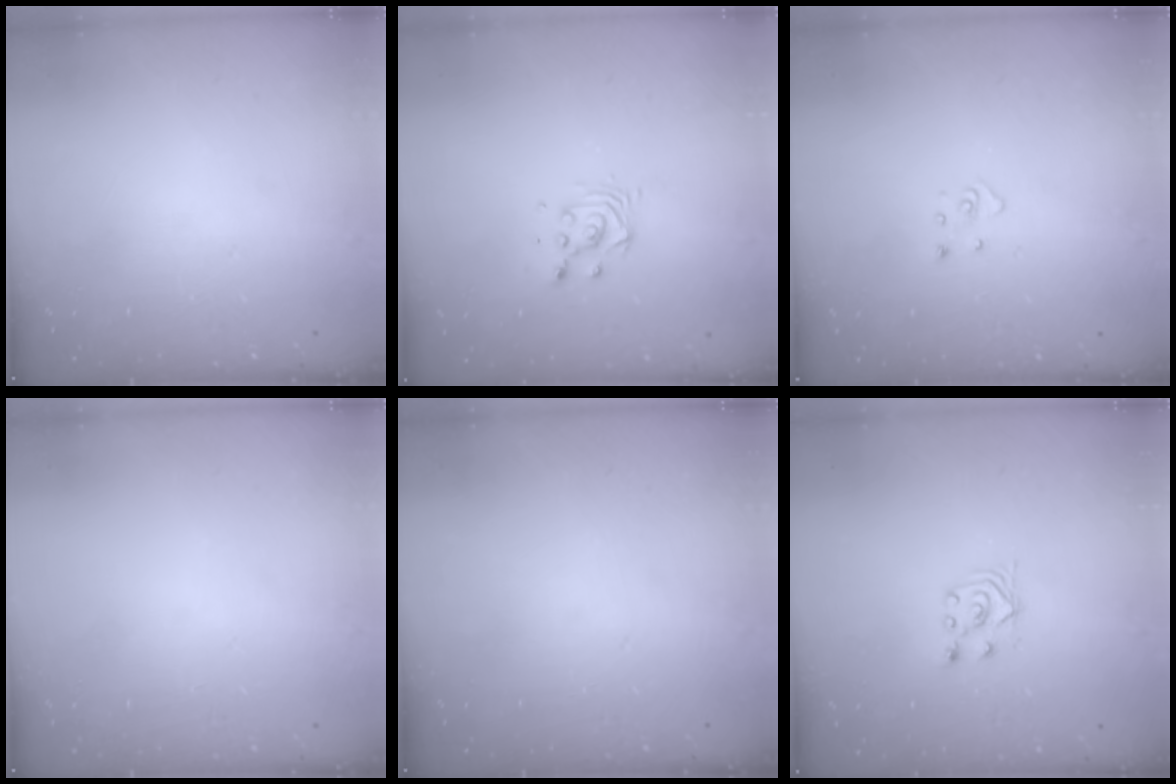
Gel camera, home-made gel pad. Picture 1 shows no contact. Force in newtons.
{"total": 3.9, "press": 3.9, "slide": 0.2}
{"total": 3.2, "press": 3.2, "slide": 0.2}
{"total": 0.0}
{"total": 0.0}
{"total": 3.0, "press": 2.8, "slide": 0.9}